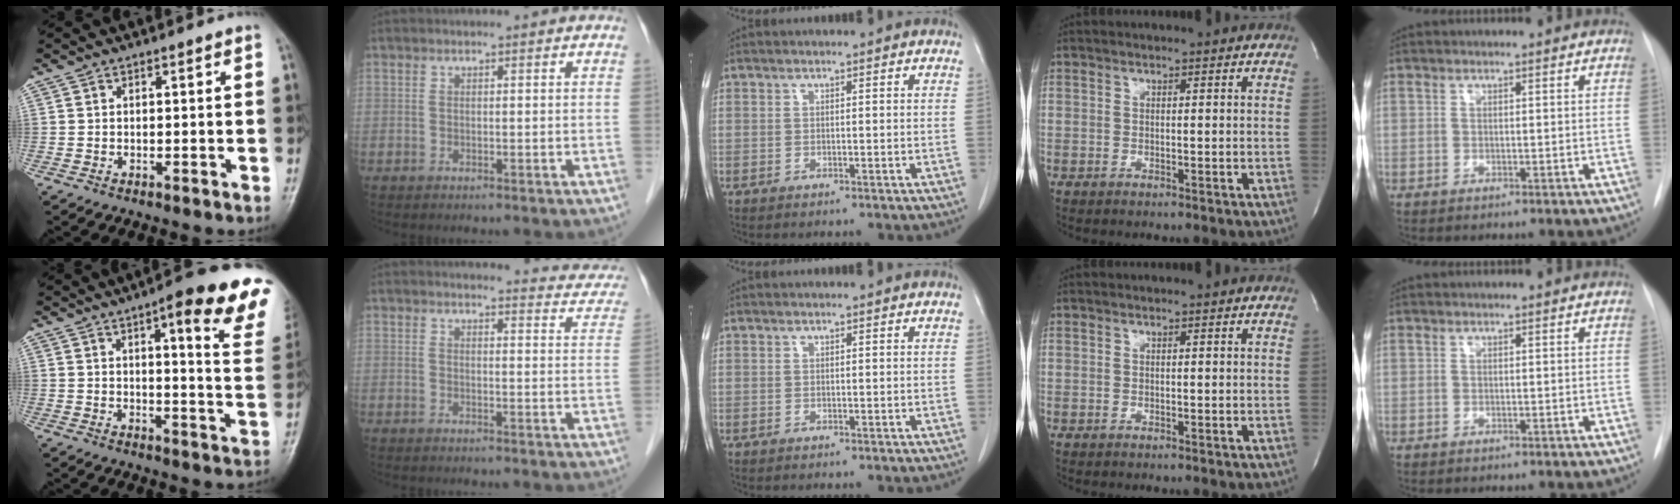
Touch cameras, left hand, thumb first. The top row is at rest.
{"thumb": {"total": 18.4, "force": [10.7, 3.4, 14.6], "torque": [-0.158, -0.043, 0.119]}, "index": {"total": 9.1, "force": [8.8, 1.7, 1.2], "torque": [0.011, -0.034, 0.070]}}